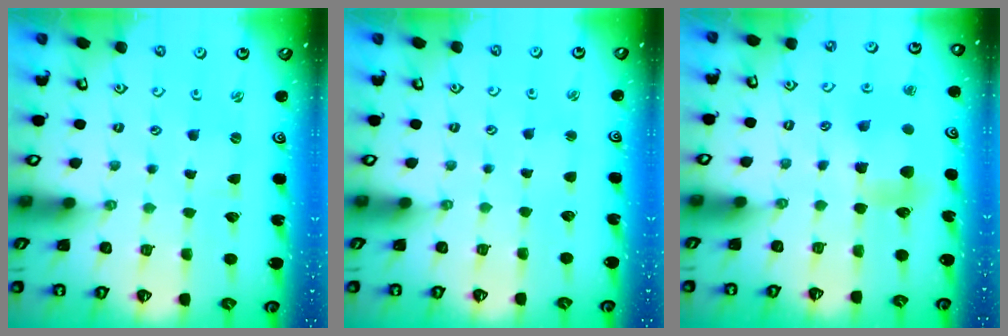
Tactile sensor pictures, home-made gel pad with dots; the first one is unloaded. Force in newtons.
{"total": 1.8, "press": 1.7, "slide": 0.3}
{"total": 7.0, "press": 7.0, "slide": 0.5}